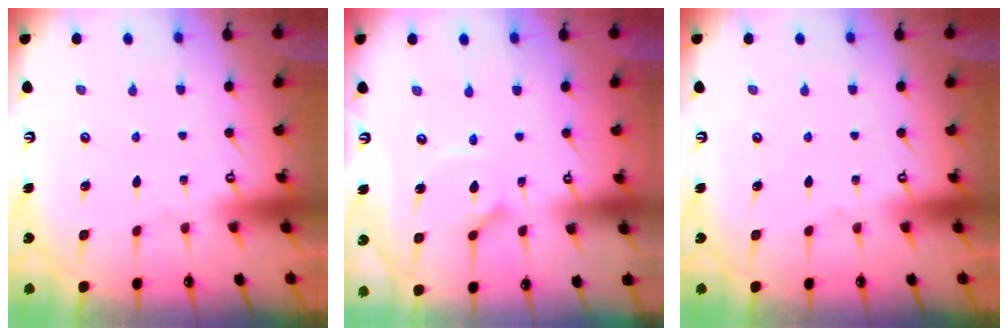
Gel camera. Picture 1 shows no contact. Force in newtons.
{"total": 6.0, "press": 6.0, "slide": 0.8}
{"total": 0.0}